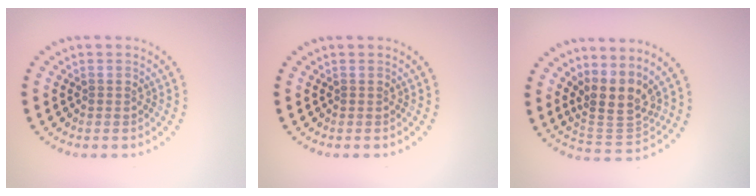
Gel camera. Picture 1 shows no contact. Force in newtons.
{"total": 0.0}
{"total": 3.8, "press": 3.0, "slide": 2.3}